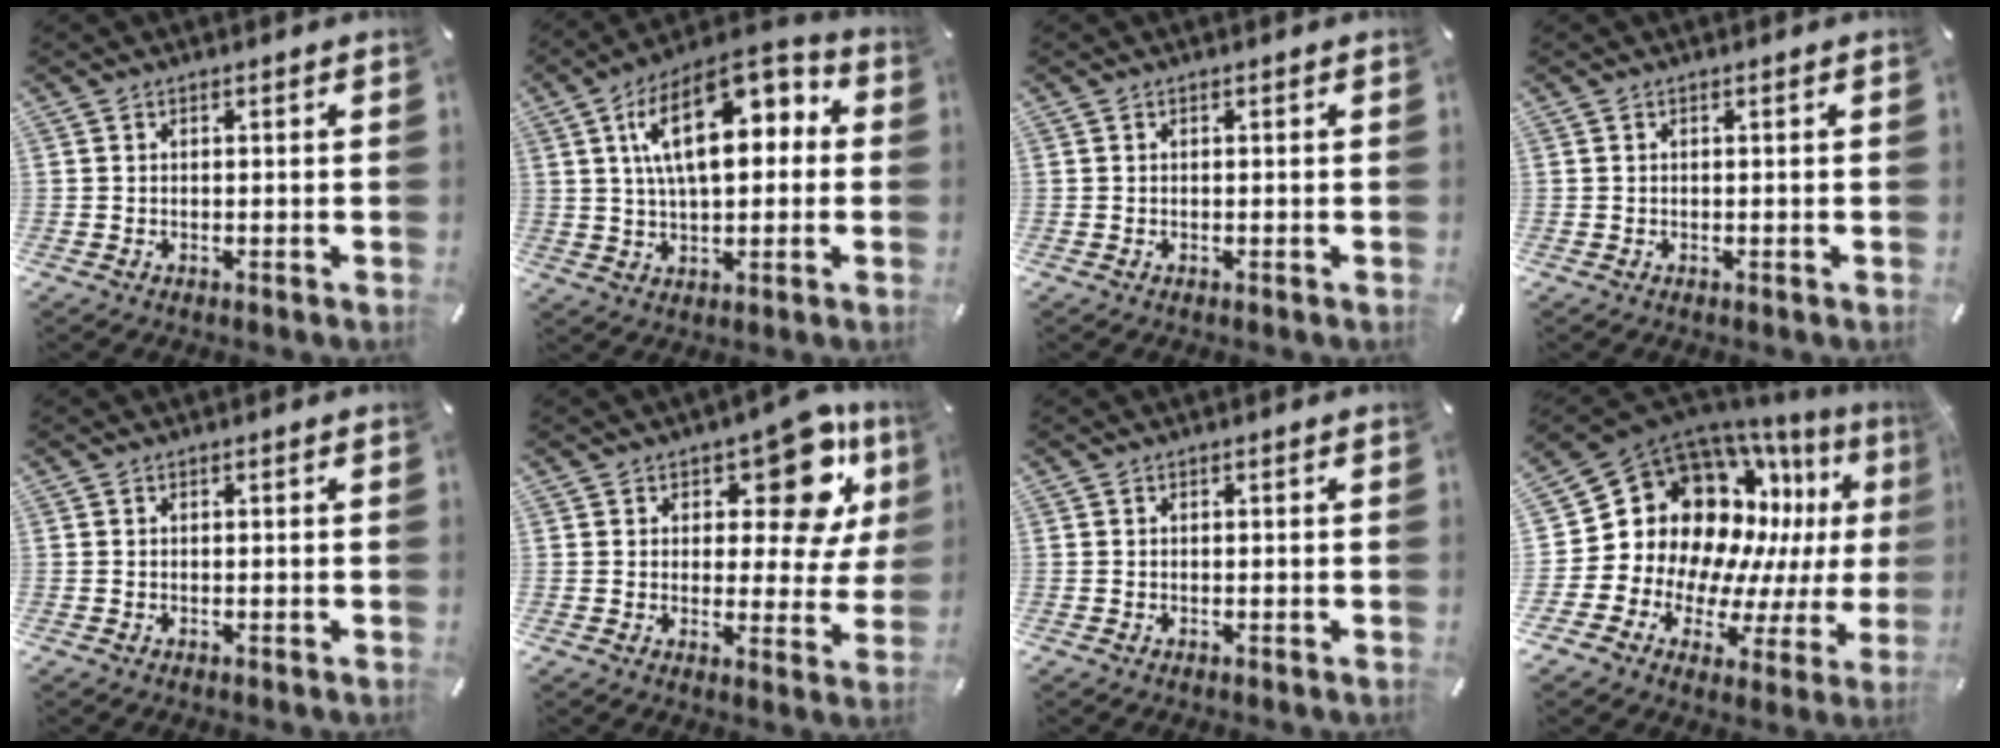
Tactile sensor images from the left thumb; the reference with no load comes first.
{"total": 17.4, "force": [5.3, 9.1, 13.8], "torque": [-0.236, -0.010, 0.087]}
{"total": 0.0}
{"total": 0.0}
{"total": 0.0}
{"total": 15.7, "force": [8.8, 7.4, 10.8], "torque": [-0.139, -0.058, 0.147]}
{"total": 0.0}
{"total": 18.4, "force": [6.0, 14.9, 8.9], "torque": [-0.161, -0.085, 0.141]}